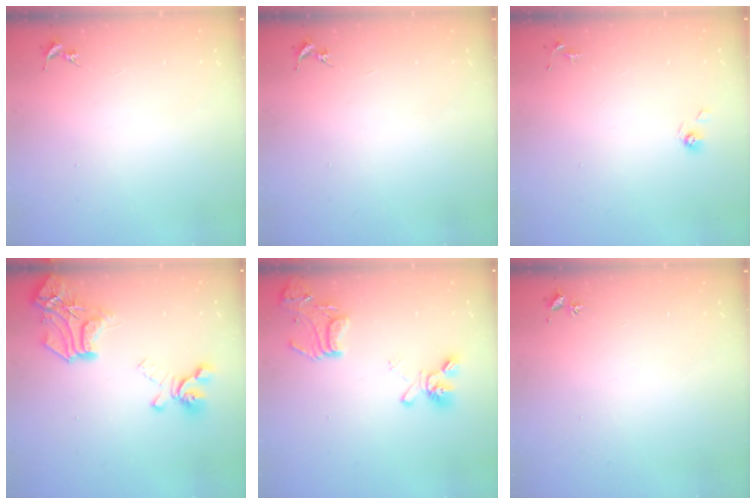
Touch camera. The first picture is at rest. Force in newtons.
{"total": 0.0}
{"total": 3.9, "press": 3.5, "slide": 1.7}
{"total": 19.7, "press": 19.7, "slide": 1.4}
{"total": 15.8, "press": 15.7, "slide": 1.9}
{"total": 2.0, "press": 2.0, "slide": 0.3}